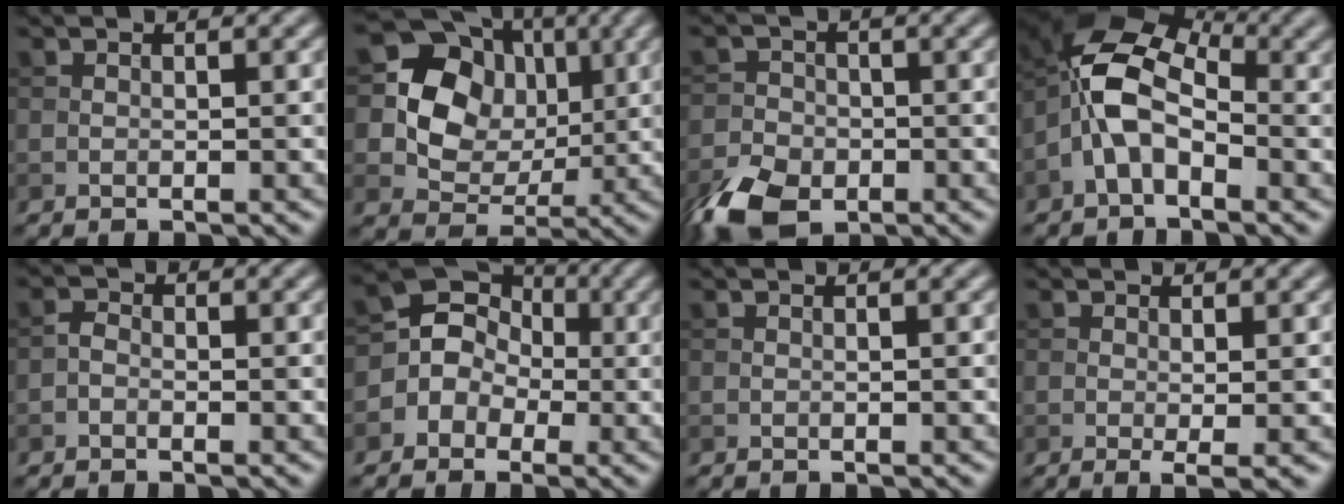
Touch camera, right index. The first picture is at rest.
{"total": 9.1, "force": [1.4, 7.7, 4.5], "torque": [-0.069, 0.008, 0.012]}
{"total": 8.1, "force": [-5.0, 4.7, 4.3], "torque": [-0.094, -0.029, -0.096]}
{"total": 7.1, "force": [-1.5, 4.2, 5.5], "torque": [-0.114, 0.021, -0.043]}
{"total": 1.1, "force": [-0.6, 0.7, 0.6], "torque": [-0.011, 0.003, -0.017]}
{"total": 7.3, "force": [-0.9, 6.9, 2.2], "torque": [-0.020, 0.034, -0.053]}
{"total": 0.0}
{"total": 2.1, "force": [-0.3, 0.2, 2.0], "torque": [-0.036, -0.012, -0.004]}